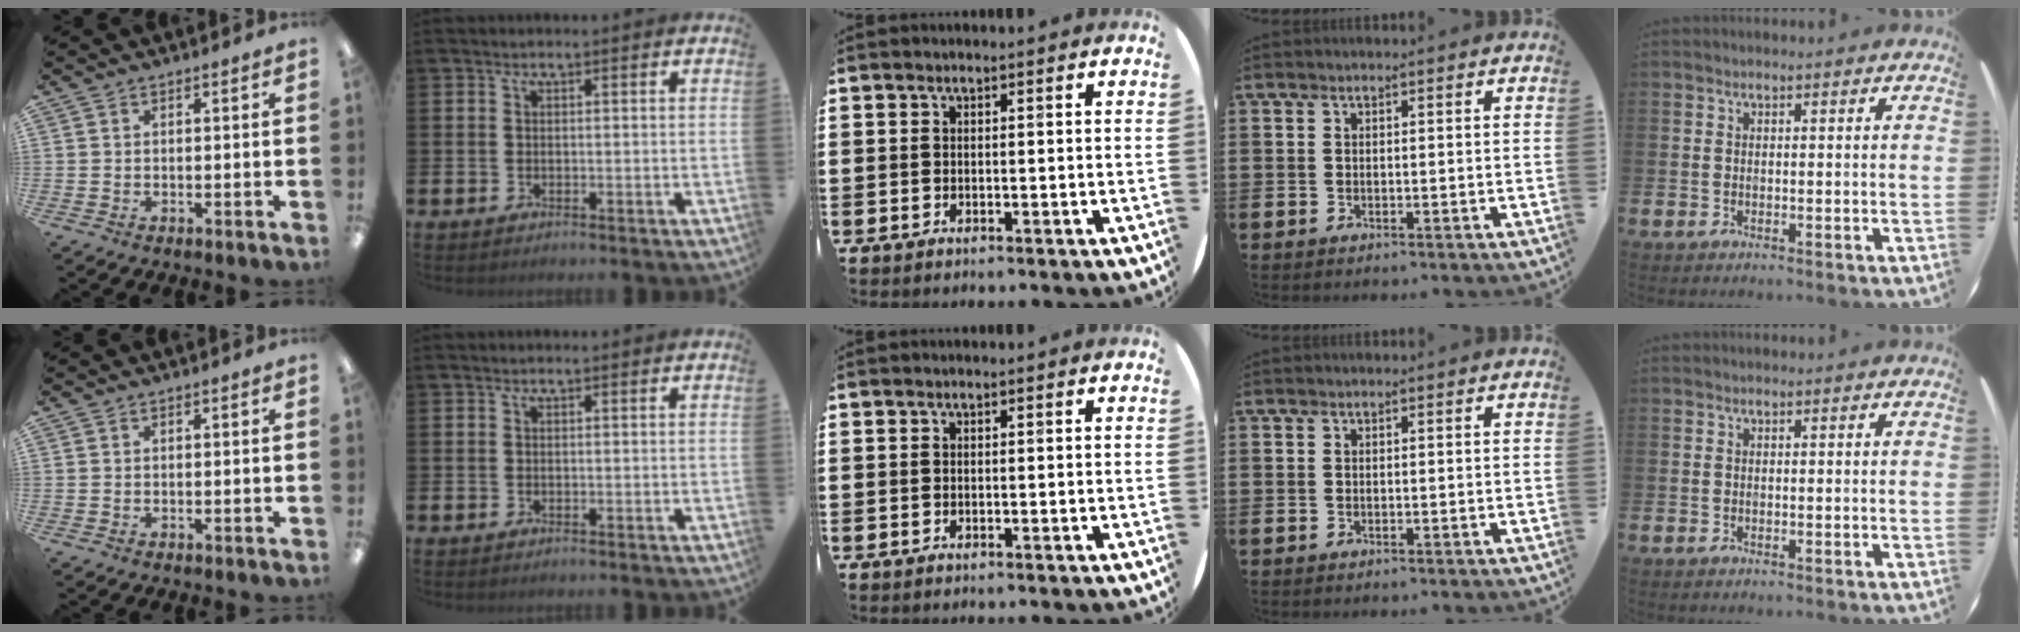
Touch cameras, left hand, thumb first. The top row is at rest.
{}